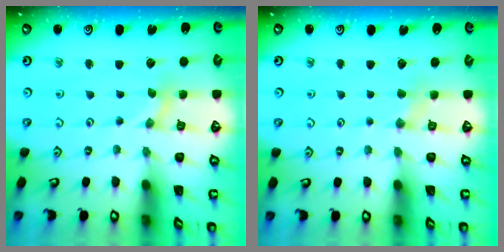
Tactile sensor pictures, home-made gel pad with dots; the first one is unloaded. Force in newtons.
{"total": 2.2, "press": 2.2, "slide": 0.4}